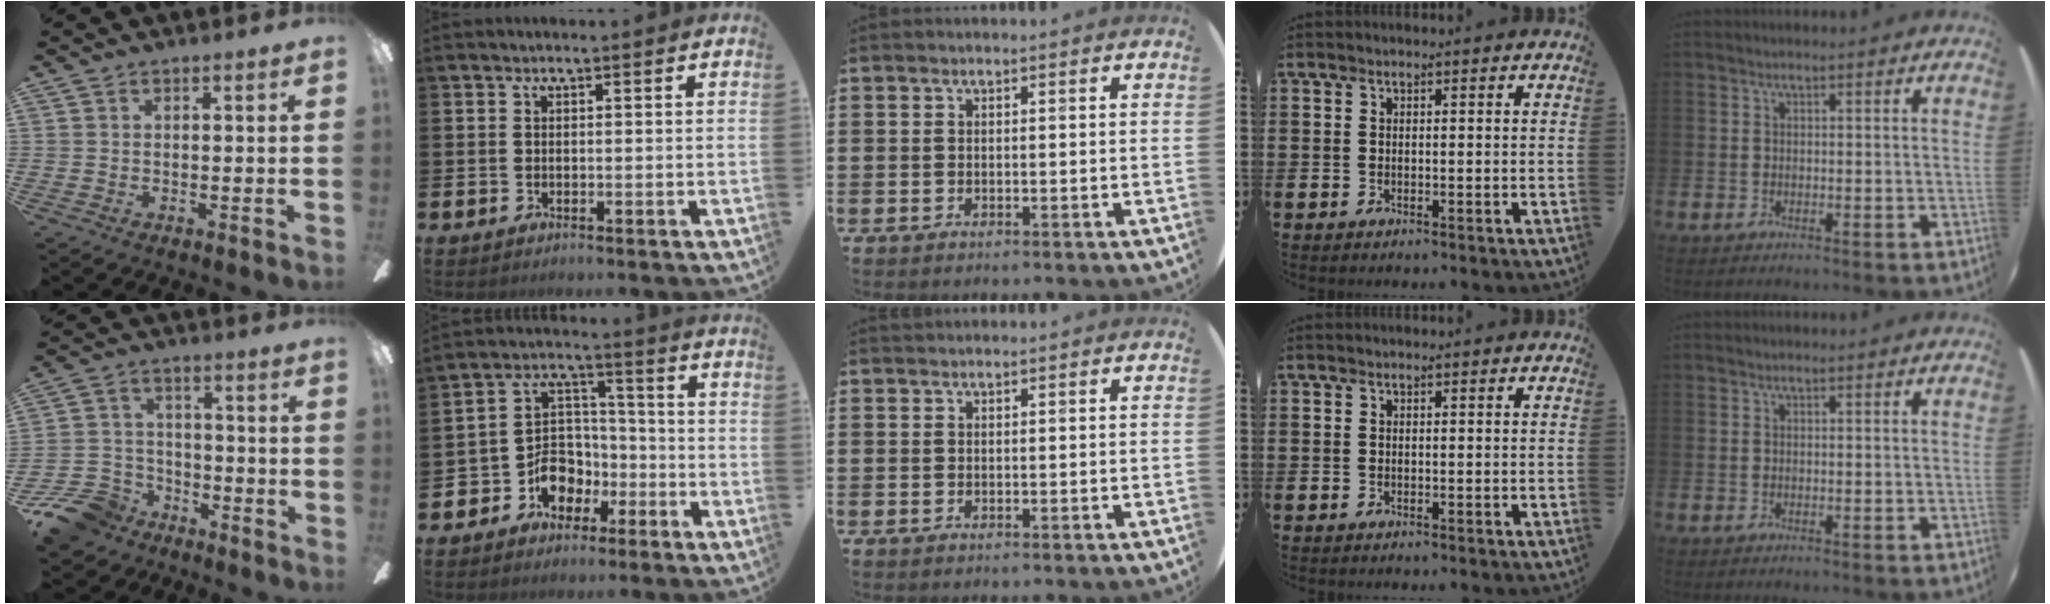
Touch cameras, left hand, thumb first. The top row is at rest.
{"thumb": {"total": 11.2, "force": [-8.1, 6.7, 3.6], "torque": [-0.087, 0.054, -0.152]}, "index": {"total": 6.8, "force": [-3.3, 5.7, 1.9], "torque": [-0.059, 0.004, -0.067]}}